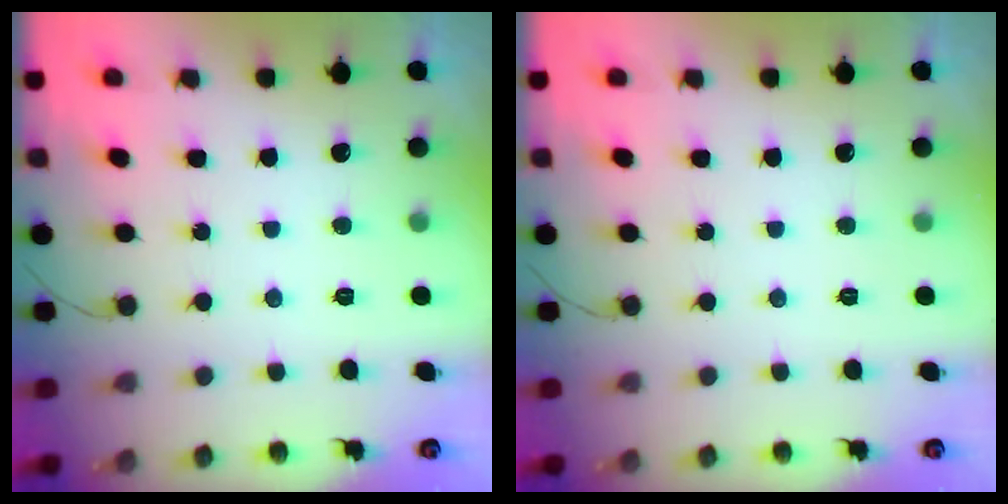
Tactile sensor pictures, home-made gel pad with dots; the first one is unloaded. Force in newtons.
{"total": 0.0}